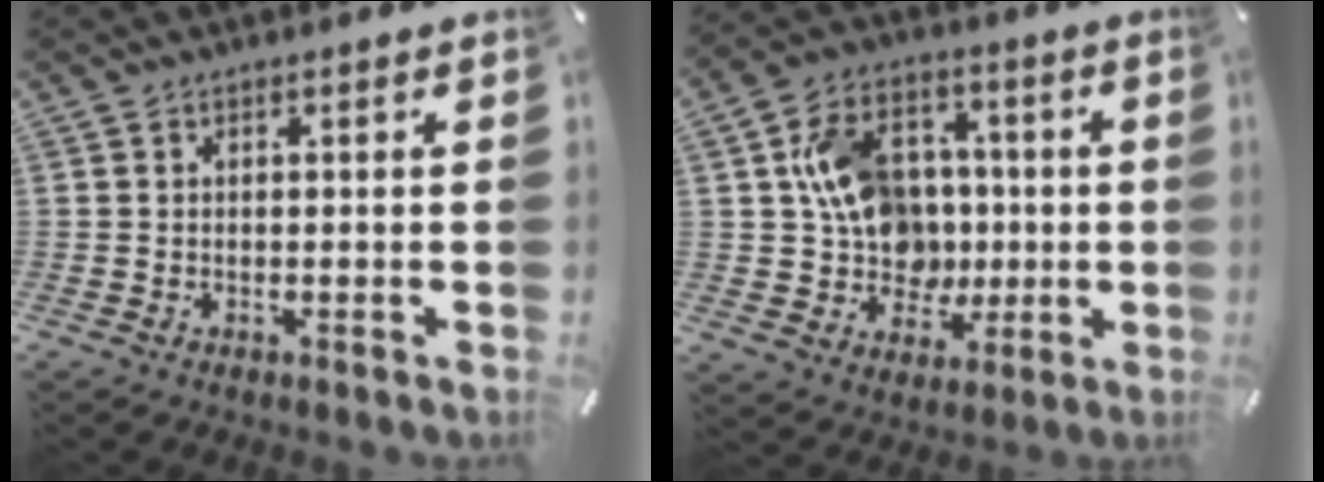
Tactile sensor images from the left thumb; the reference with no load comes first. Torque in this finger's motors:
{"motor_torque": [1.39, 1.46, 0.91, 0.44, 0.17]}